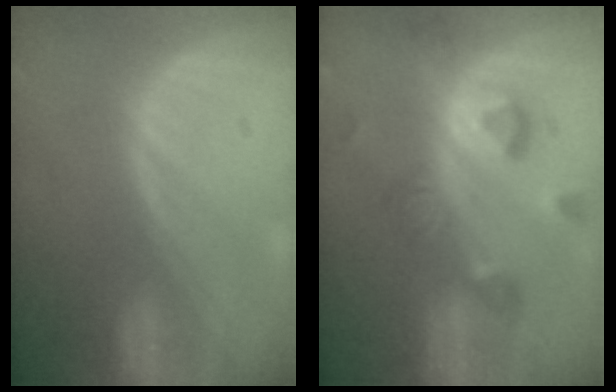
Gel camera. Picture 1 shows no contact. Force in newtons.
{"total": 7.7, "press": 7.5, "slide": 1.8}